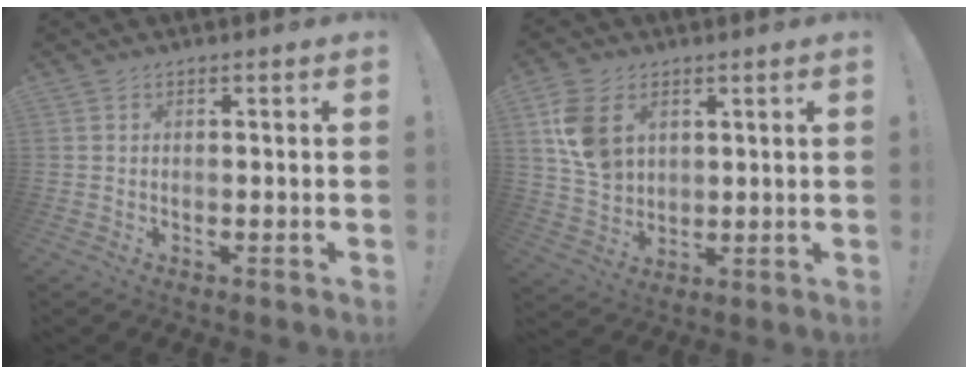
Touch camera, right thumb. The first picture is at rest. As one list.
[{"total": 11.5, "force": [4.4, 8.4, 6.5], "torque": [-0.114, -0.009, 0.088]}]